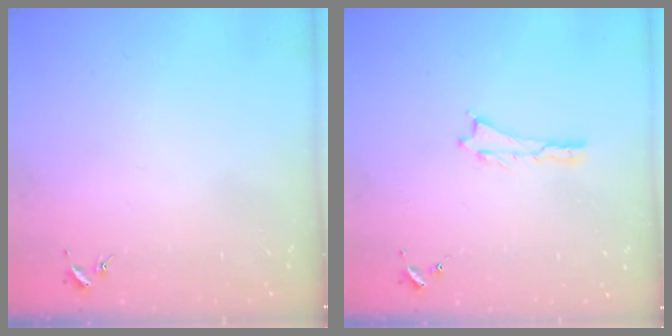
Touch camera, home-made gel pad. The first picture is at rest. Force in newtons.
{"total": 0.0}